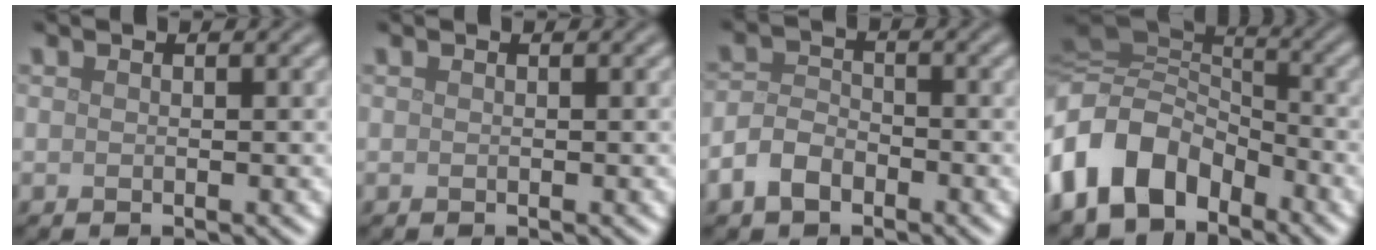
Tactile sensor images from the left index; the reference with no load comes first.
{"total": 0.0}
{"total": 3.3, "force": [-2.0, 2.0, 1.7], "torque": [-0.032, 0.003, -0.047]}
{"total": 10.3, "force": [-4.6, 6.9, 6.1], "torque": [-0.125, -0.008, -0.093]}